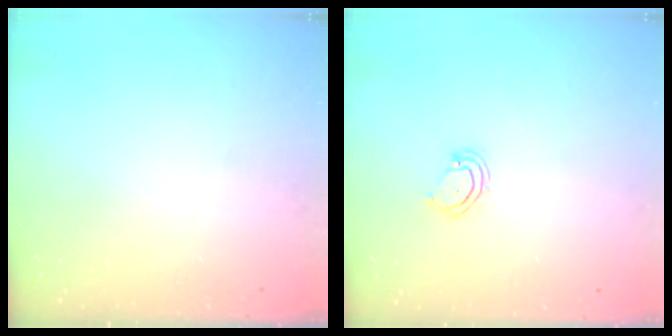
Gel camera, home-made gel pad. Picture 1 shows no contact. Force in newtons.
{"total": 3.9, "press": 3.9, "slide": 0.3}